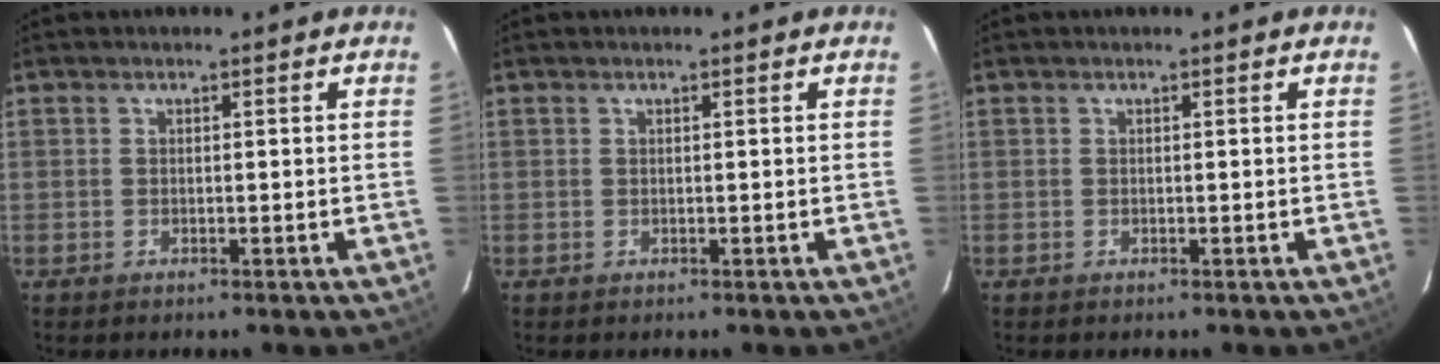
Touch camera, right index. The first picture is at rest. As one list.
[{"total": 0.0}, {"total": 0.0}]